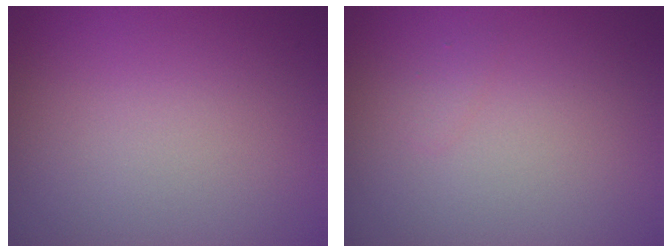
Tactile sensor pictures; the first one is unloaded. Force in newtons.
{"total": 0.6, "press": 0.6, "slide": 0.0}